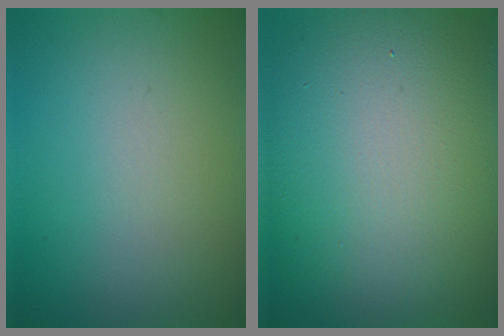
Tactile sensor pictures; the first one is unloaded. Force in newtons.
{"total": 16.1, "press": 16.1, "slide": 0.6}